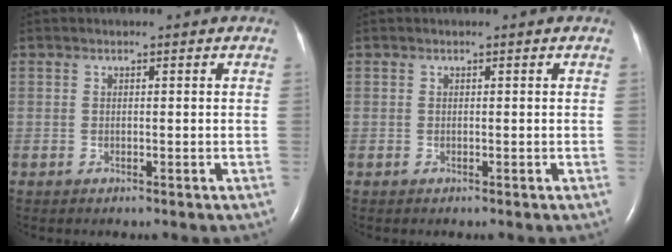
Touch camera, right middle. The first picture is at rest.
{"total": 0.0}